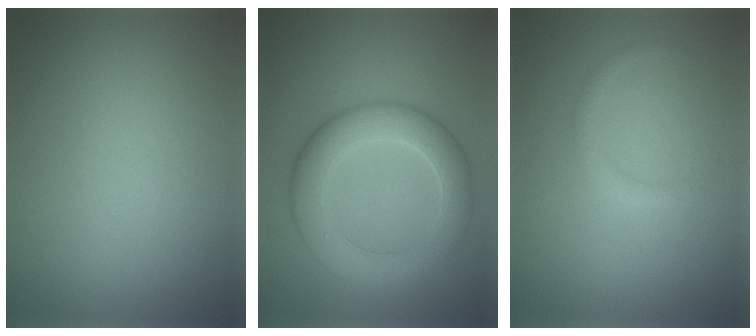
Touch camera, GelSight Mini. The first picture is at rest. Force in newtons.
{"total": 6.4, "press": 6.4, "slide": 0.5}
{"total": 1.0, "press": 1.0, "slide": 0.0}